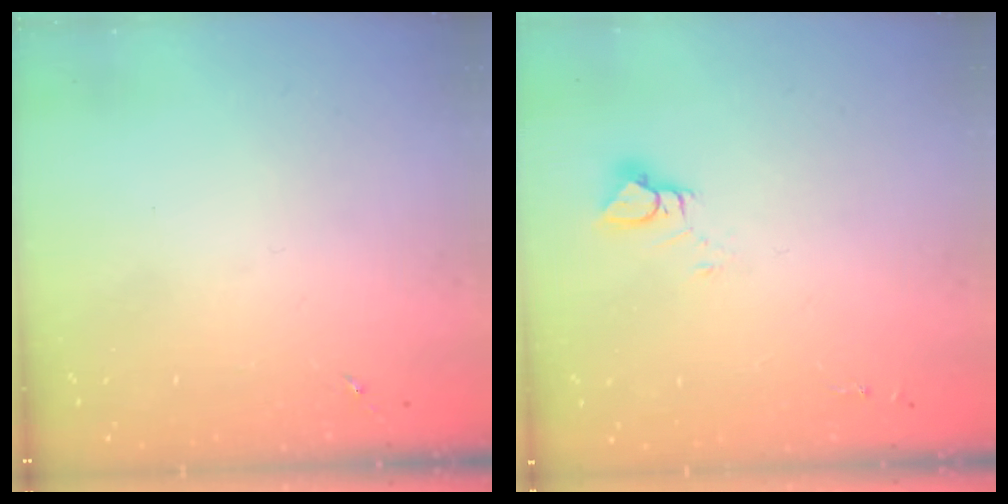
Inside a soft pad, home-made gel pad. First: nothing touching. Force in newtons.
{"total": 4.5, "press": 4.5, "slide": 0.4}